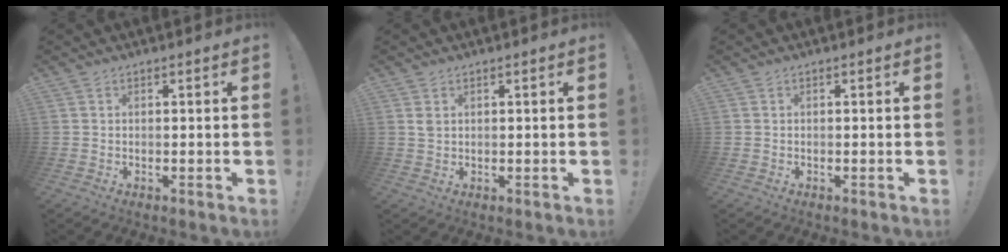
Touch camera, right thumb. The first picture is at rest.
{"total": 1.6, "force": [0.8, 1.0, 1.1], "torque": [-0.017, 0.001, 0.013]}
{"total": 0.0}